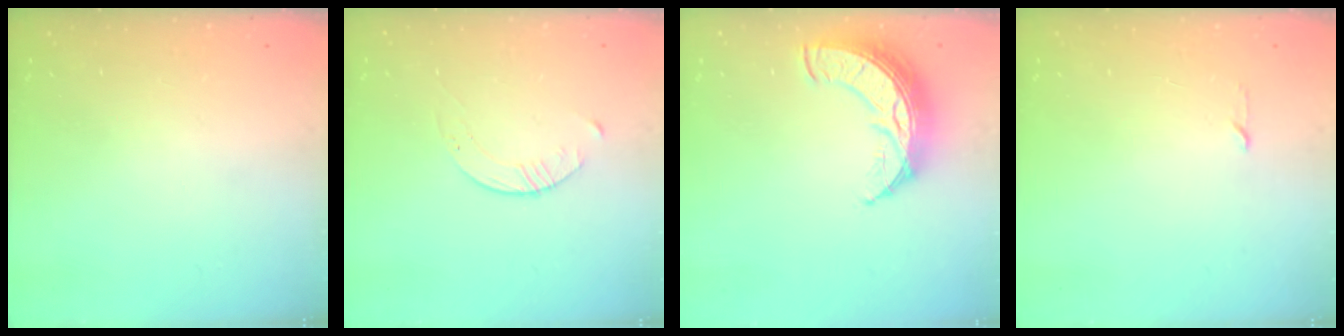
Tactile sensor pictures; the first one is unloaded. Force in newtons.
{"total": 3.9, "press": 3.9, "slide": 0.4}
{"total": 13.7, "press": 13.7, "slide": 1.0}
{"total": 2.3, "press": 2.2, "slide": 0.3}